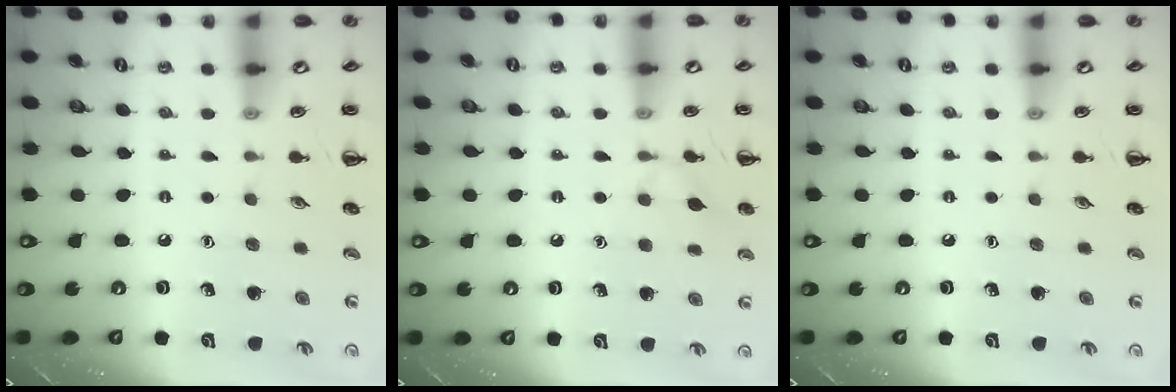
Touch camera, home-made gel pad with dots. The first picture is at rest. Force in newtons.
{"total": 6.7, "press": 6.6, "slide": 1.4}
{"total": 0.0}